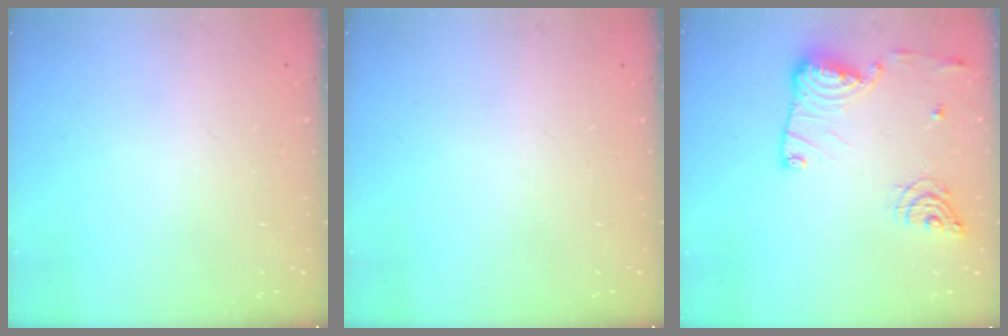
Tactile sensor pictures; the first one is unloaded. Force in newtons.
{"total": 0.0}
{"total": 13.9, "press": 13.9, "slide": 0.8}